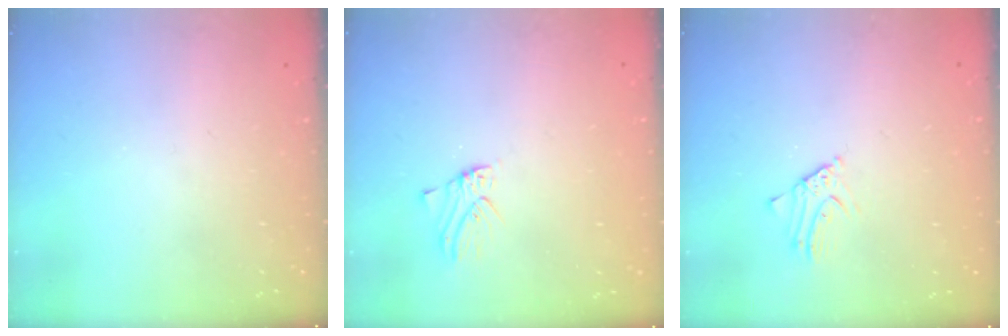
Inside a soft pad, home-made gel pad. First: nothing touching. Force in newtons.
{"total": 0.8, "press": 0.8, "slide": 0.2}
{"total": 2.5, "press": 2.5, "slide": 0.2}